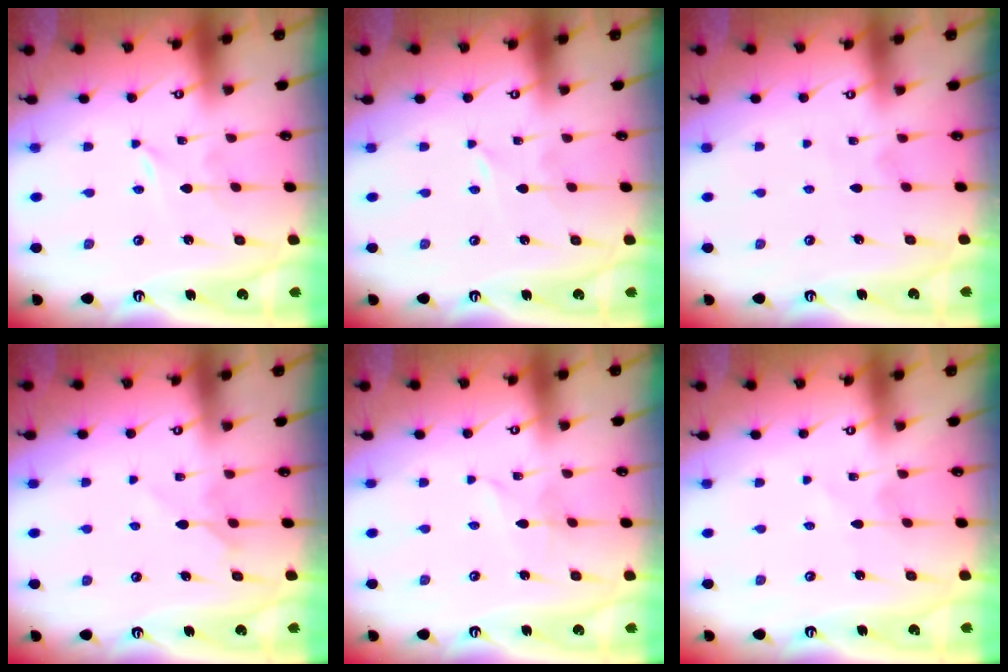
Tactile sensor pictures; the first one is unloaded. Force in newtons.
{"total": 0.0}
{"total": 2.7, "press": 2.7, "slide": 0.4}
{"total": 5.7, "press": 5.6, "slide": 0.6}
{"total": 1.7, "press": 1.7, "slide": 0.1}
{"total": 1.9, "press": 1.9, "slide": 0.1}